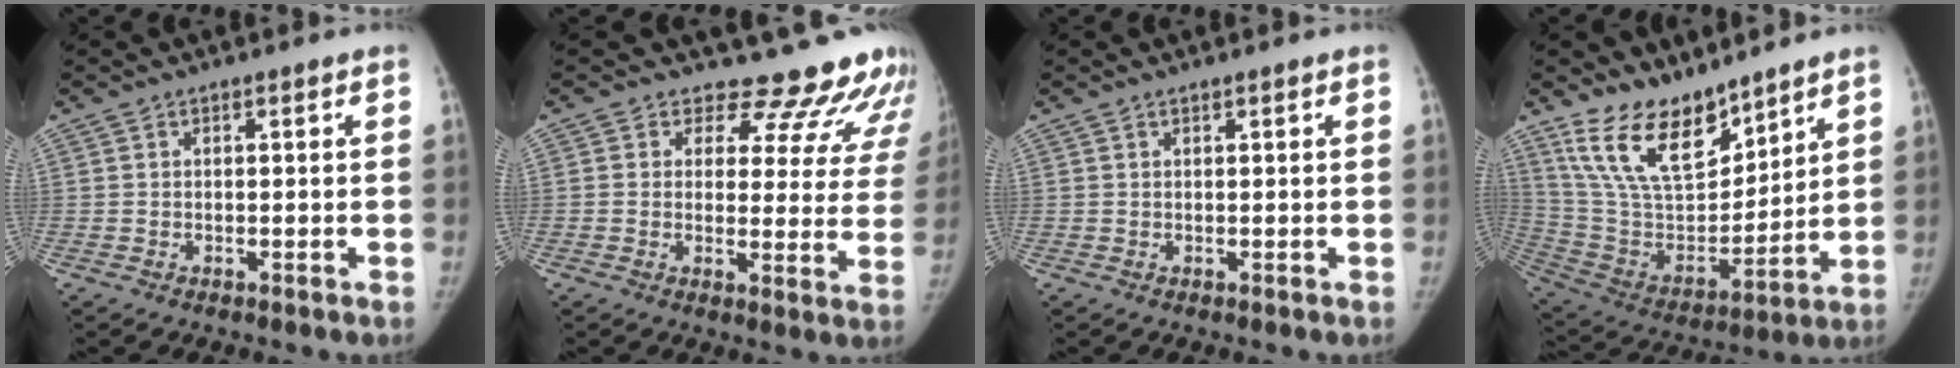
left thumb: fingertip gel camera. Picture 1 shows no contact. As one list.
[{"total": 15.1, "force": [13.8, 5.6, 2.6], "torque": [0.020, -0.107, 0.140]}, {"total": 0.0}, {"total": 18.1, "force": [13.4, 8.0, 9.2], "torque": [-0.125, -0.074, 0.264]}]